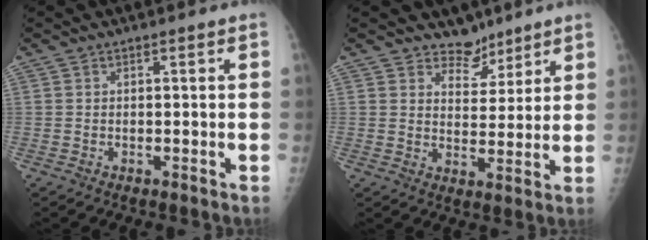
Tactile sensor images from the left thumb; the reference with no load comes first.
{"total": 5.7, "force": [4.7, 3.2, 0.4], "torque": [0.024, -0.038, 0.080]}